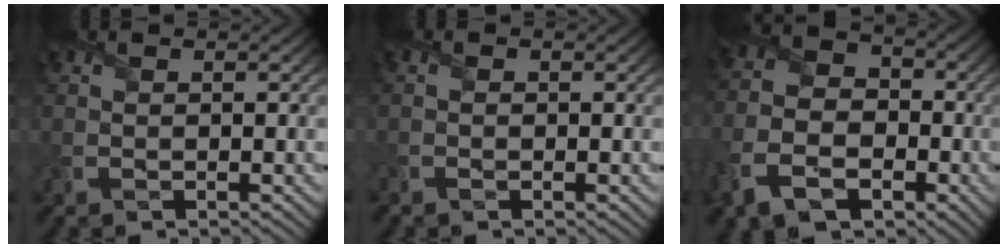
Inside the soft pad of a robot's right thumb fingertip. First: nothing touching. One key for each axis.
{"total": 0.8, "fx": -0.5, "fy": 0.5, "fz": 0.4, "tx": -0.007, "ty": -0.004, "tz": -0.007}
{"total": 11.0, "fx": -5.3, "fy": 7.7, "fz": 5.9, "tx": -0.138, "ty": -0.035, "tz": -0.109}